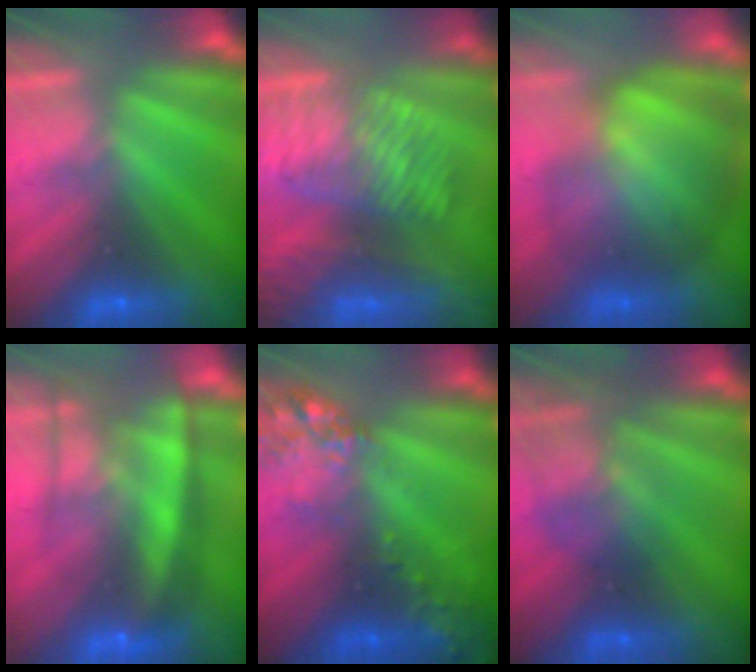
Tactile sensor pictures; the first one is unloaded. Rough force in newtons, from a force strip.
{"total": 11.8}
{"total": 8.3}
{"total": 5.5}
{"total": 9.0}
{"total": 2.3}